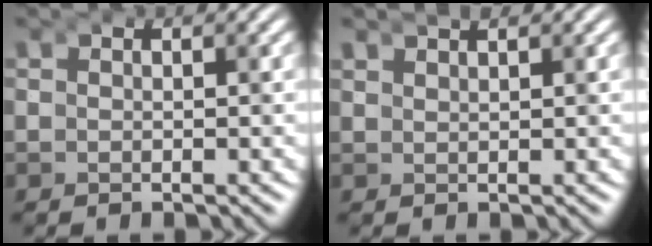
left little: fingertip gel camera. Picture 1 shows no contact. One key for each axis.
{"total": 1.4, "fx": 0.8, "fy": -1.0, "fz": -0.6, "tx": 0.015, "ty": 0.003, "tz": 0.018}